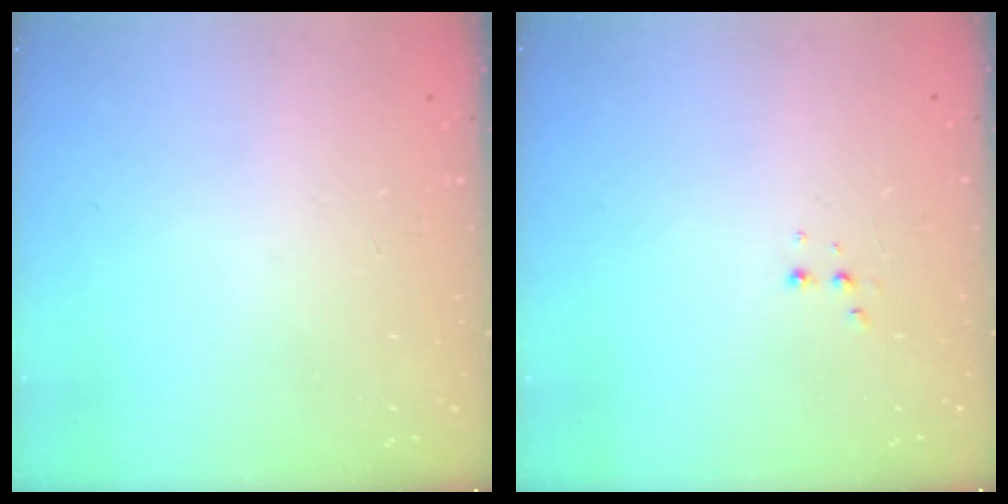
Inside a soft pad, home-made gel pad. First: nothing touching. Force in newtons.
{"total": 2.9, "press": 2.7, "slide": 1.0}